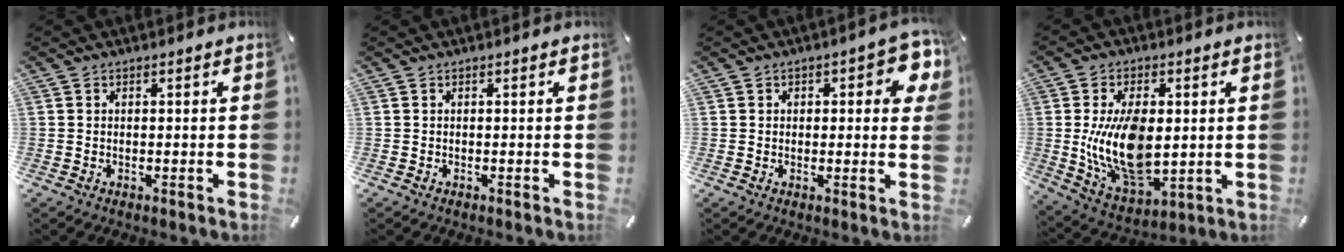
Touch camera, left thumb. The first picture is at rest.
{"total": 0.0}
{"total": 5.5, "force": [1.9, 2.9, 4.2], "torque": [-0.046, -0.002, 0.024]}
{"total": 17.0, "force": [0.6, 10.4, 13.4], "torque": [-0.272, -0.014, 0.012]}